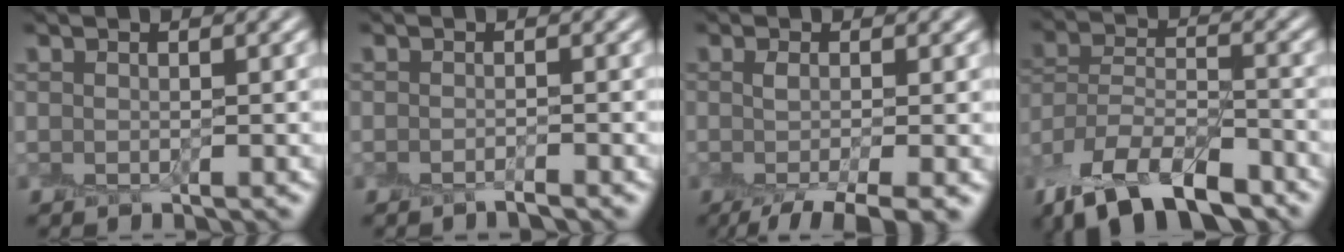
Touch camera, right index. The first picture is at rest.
{"total": 1.0, "force": [-0.9, 0.1, 0.5], "torque": [-0.004, -0.004, -0.019]}
{"total": 4.6, "force": [-1.9, 1.2, 4.0], "torque": [-0.055, -0.008, -0.039]}
{"total": 11.9, "force": [-8.6, 4.9, 6.6], "torque": [-0.133, -0.008, -0.157]}